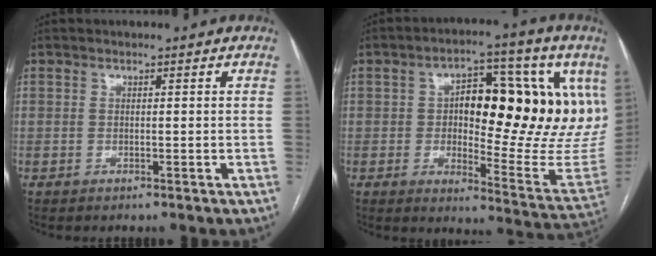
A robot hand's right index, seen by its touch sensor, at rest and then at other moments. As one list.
[{"total": 23.5, "force": [5.9, 8.0, 21.2], "torque": [-0.257, 0.033, 0.094]}]